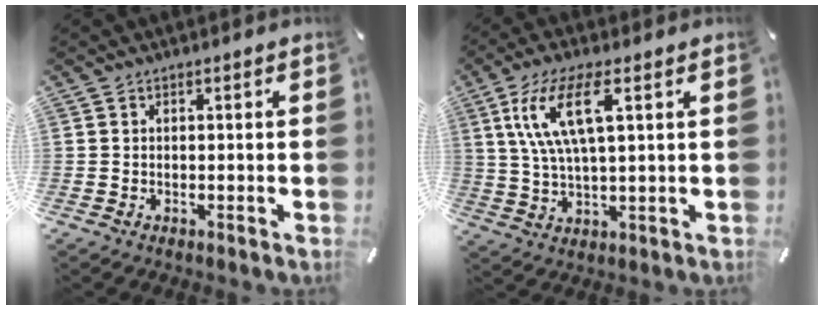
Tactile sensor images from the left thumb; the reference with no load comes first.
{"total": 12.0, "force": [4.7, 3.7, 10.4], "torque": [-0.229, 0.001, 0.078]}